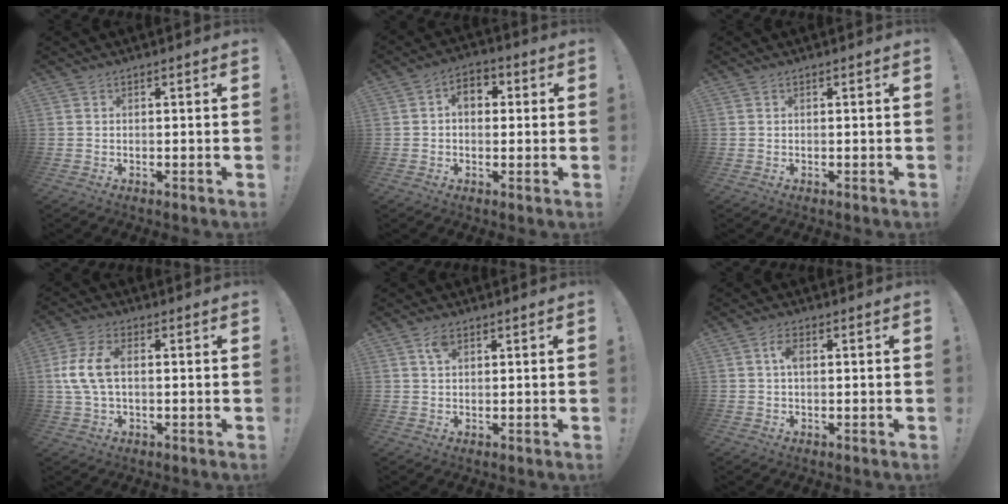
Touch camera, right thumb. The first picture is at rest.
{"total": 5.9, "force": [1.2, 4.4, 3.9], "torque": [-0.052, 0.003, 0.019]}
{"total": 0.0}
{"total": 9.3, "force": [0.9, 5.3, 7.6], "torque": [-0.150, 0.006, 0.022]}
{"total": 3.3, "force": [1.7, 1.8, 2.2], "torque": [-0.037, -0.002, 0.029]}
{"total": 3.3, "force": [0.6, 1.8, 2.7], "torque": [-0.055, 0.007, 0.009]}